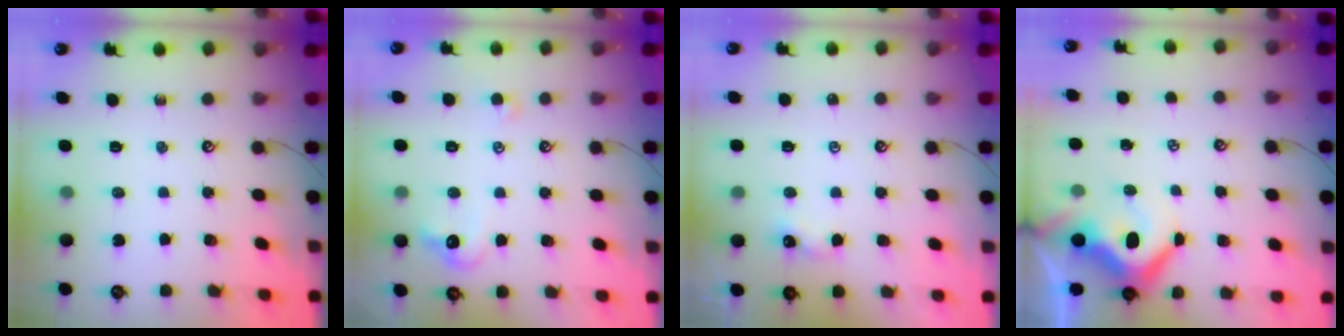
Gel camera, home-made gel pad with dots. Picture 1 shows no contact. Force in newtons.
{"total": 2.6, "press": 2.5, "slide": 0.5}
{"total": 1.0, "press": 0.9, "slide": 0.4}
{"total": 6.5, "press": 6.3, "slide": 1.3}